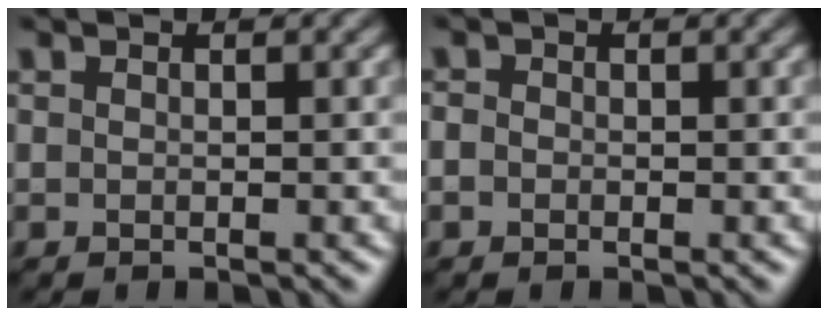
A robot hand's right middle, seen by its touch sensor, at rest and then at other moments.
{"total": 0.8, "force": [-0.2, 0.7, 0.3], "torque": [-0.004, -0.003, -0.006]}